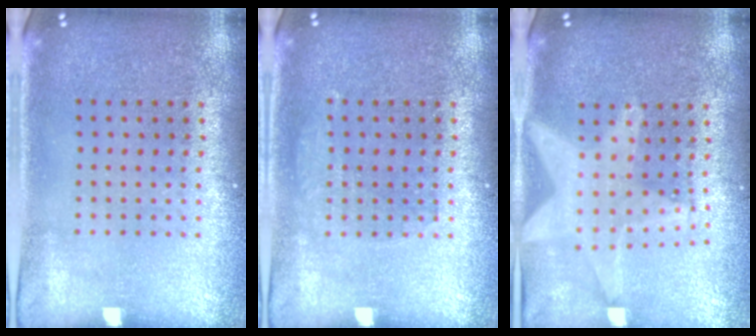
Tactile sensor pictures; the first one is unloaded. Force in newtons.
{"total": 0.9, "press": 0.9, "slide": 0.2}
{"total": 2.3, "press": 1.8, "slide": 1.3}